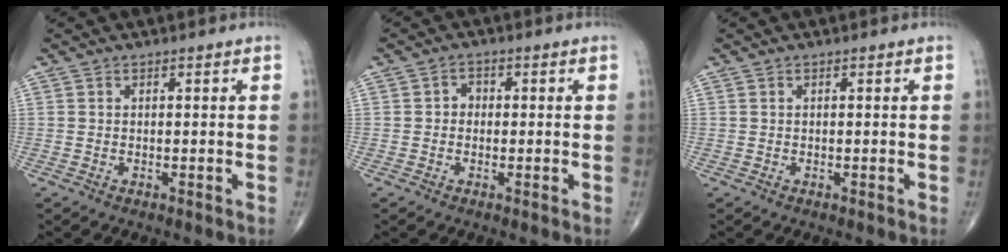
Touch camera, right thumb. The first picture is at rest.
{"total": 1.9, "force": [-0.2, 1.6, 0.9], "torque": [0.000, 0.008, -0.009]}
{"total": 0.0}